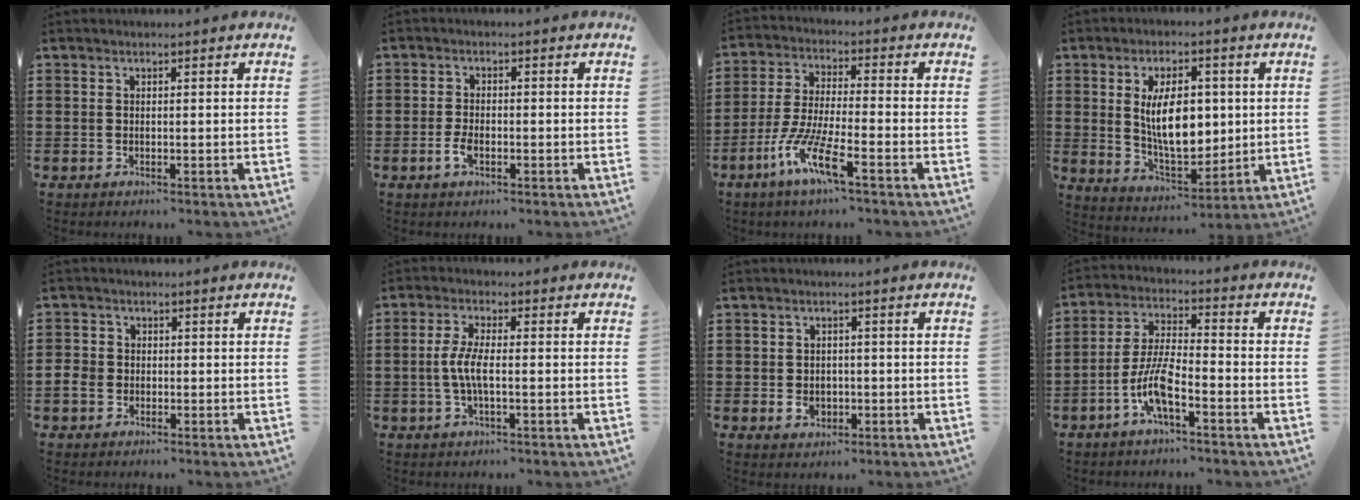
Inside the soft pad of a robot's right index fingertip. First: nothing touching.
{"total": 2.6, "force": [-1.0, 1.2, 2.1], "torque": [-0.055, -0.007, -0.022]}
{"total": 8.9, "force": [-5.3, 1.0, 7.1], "torque": [-0.168, -0.014, -0.107]}
{"total": 10.5, "force": [1.6, 5.6, 8.7], "torque": [-0.146, -0.001, 0.026]}
{"total": 2.7, "force": [-0.9, 2.3, 1.1], "torque": [-0.040, 0.000, -0.022]}
{"total": 4.7, "force": [-0.8, 1.0, 4.5], "torque": [-0.110, -0.010, -0.024]}
{"total": 2.7, "force": [-0.8, 2.0, 1.6], "torque": [-0.035, -0.001, -0.015]}
{"total": 7.8, "force": [-4.1, 1.8, 6.4], "torque": [-0.151, -0.009, -0.083]}